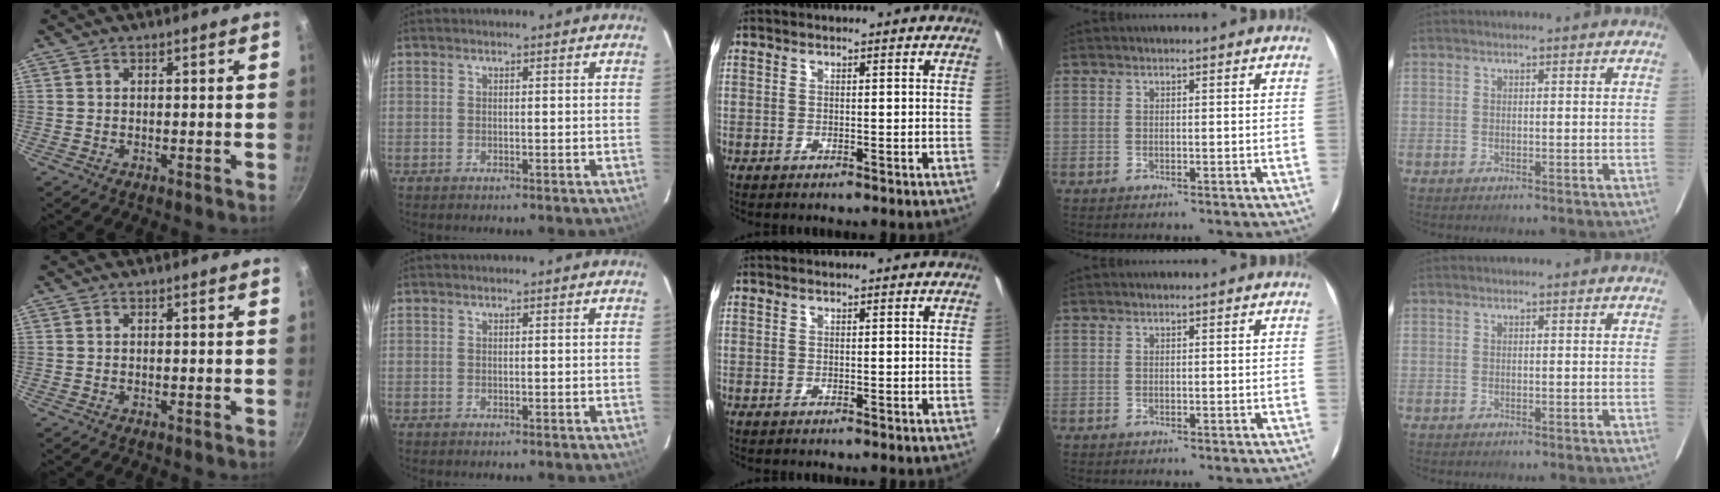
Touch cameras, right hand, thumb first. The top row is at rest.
{}